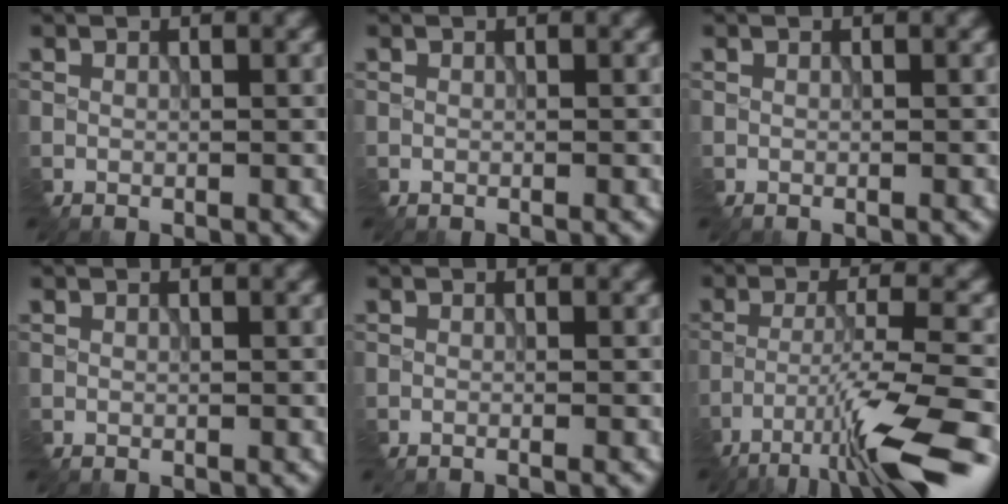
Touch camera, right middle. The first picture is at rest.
{"total": 0.0}
{"total": 0.0}
{"total": 0.0}
{"total": 0.6, "force": [-0.3, 0.1, 0.5], "torque": [-0.006, -0.002, -0.008]}
{"total": 8.2, "force": [-5.4, 0.8, 6.2], "torque": [-0.103, 0.001, -0.097]}